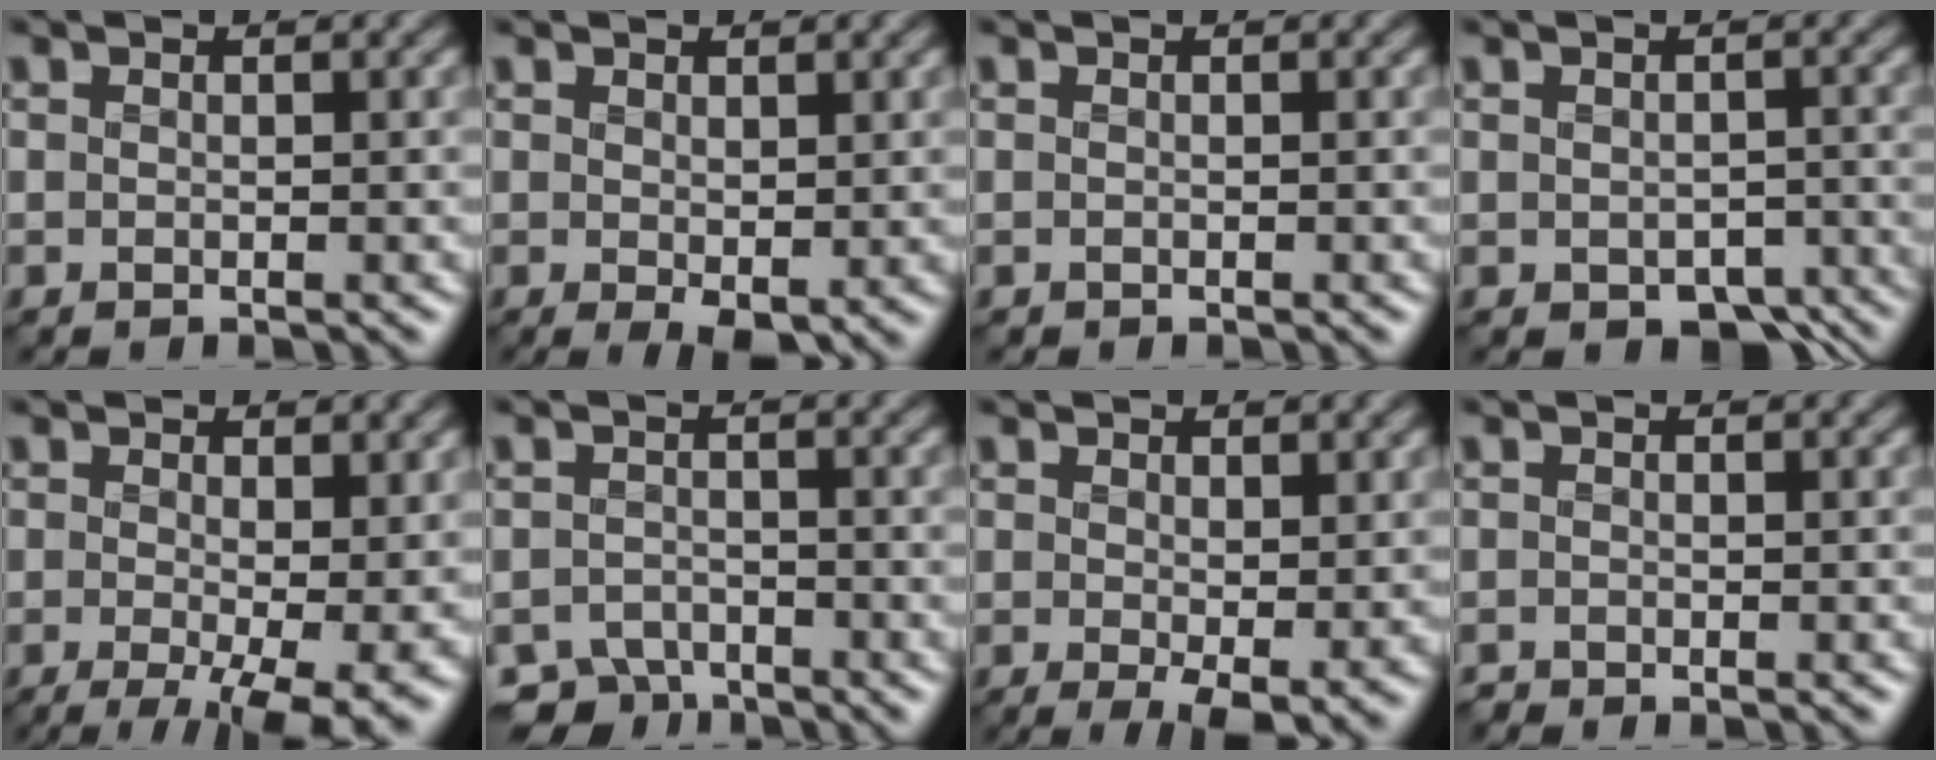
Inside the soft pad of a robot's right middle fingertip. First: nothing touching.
{"total": 1.8, "force": [0.1, 0.7, 1.7], "torque": [-0.028, -0.009, 0.008]}
{"total": 0.0}
{"total": 4.0, "force": [-2.5, 2.2, 2.2], "torque": [-0.025, -0.018, -0.033]}
{"total": 6.6, "force": [-1.4, 1.4, 6.3], "torque": [-0.088, -0.021, -0.014]}
{"total": 3.6, "force": [-3.2, 1.4, 0.6], "torque": [-0.002, -0.011, -0.063]}
{"total": 2.5, "force": [0.0, 0.6, 2.4], "torque": [-0.038, -0.010, 0.005]}
{"total": 1.2, "force": [-1.2, -0.1, -0.1], "torque": [0.002, -0.011, -0.021]}